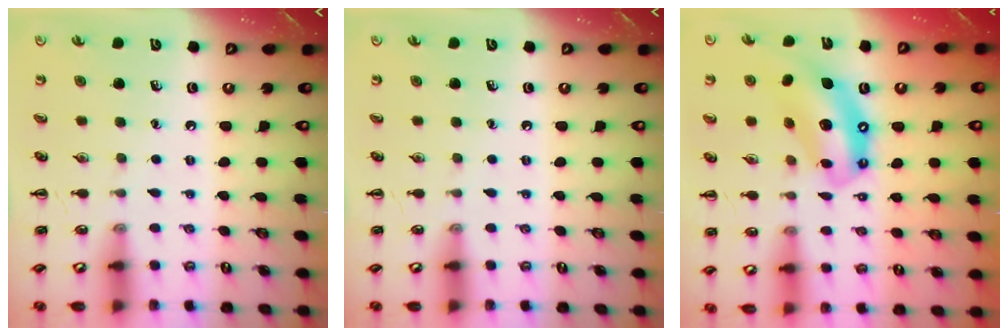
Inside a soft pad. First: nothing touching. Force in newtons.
{"total": 0.0}
{"total": 13.8, "press": 13.4, "slide": 3.3}